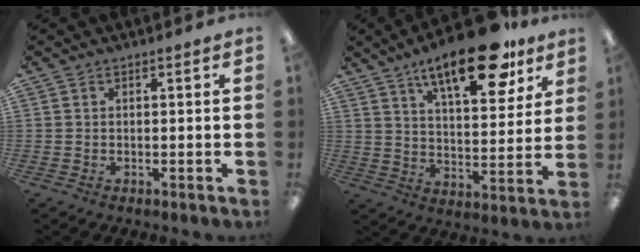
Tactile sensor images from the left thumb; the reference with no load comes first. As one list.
[{"total": 19.3, "force": [12.8, 7.1, 12.7], "torque": [-0.183, -0.066, 0.203]}]